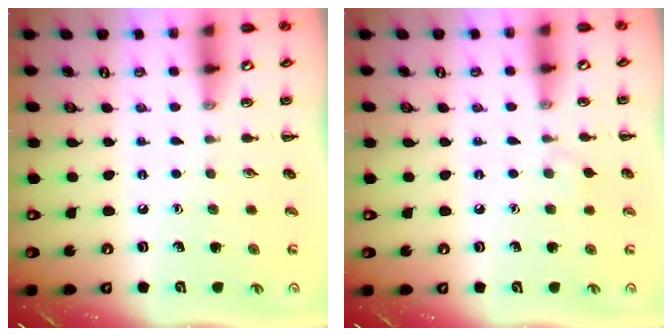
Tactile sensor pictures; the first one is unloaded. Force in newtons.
{"total": 3.7, "press": 3.4, "slide": 1.4}